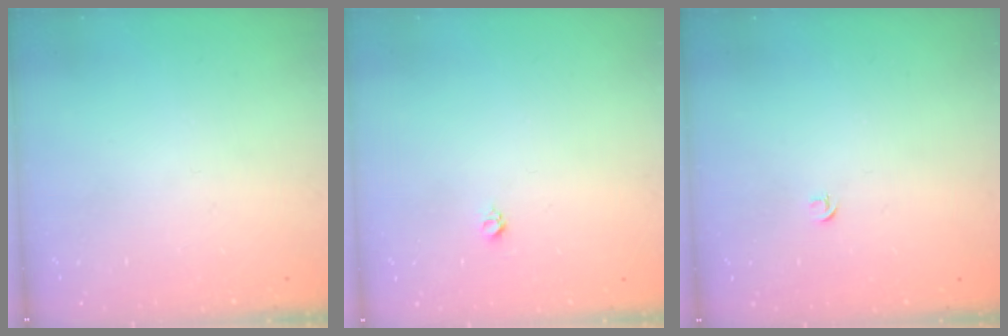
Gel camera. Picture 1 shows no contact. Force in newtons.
{"total": 3.0, "press": 2.9, "slide": 0.4}
{"total": 2.7, "press": 2.6, "slide": 0.6}